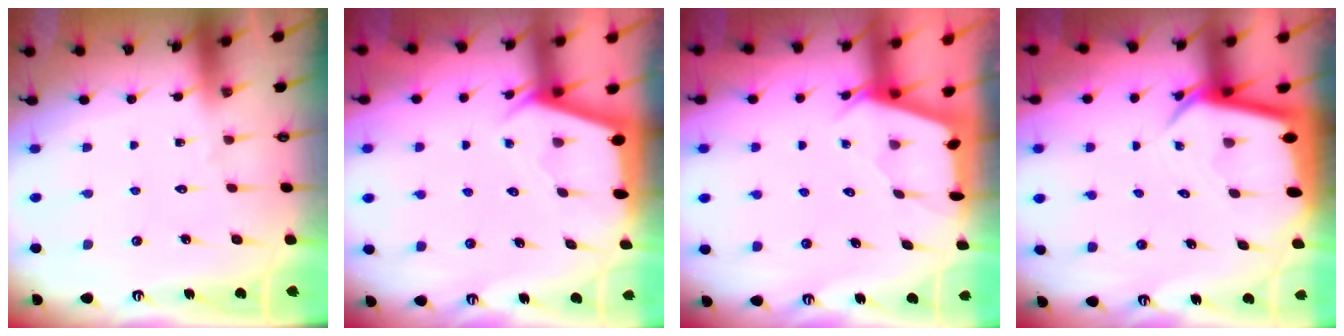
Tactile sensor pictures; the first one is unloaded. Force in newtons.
{"total": 2.2, "press": 2.2, "slide": 0.3}
{"total": 2.5, "press": 2.5, "slide": 0.3}
{"total": 4.2, "press": 4.2, "slide": 0.3}